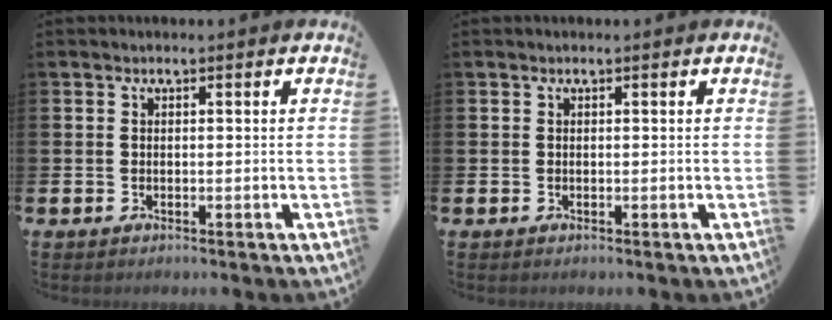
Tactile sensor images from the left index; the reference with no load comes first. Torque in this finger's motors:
{"motor_torque": [-0.07, -0.01, 0.02, -0.01]}